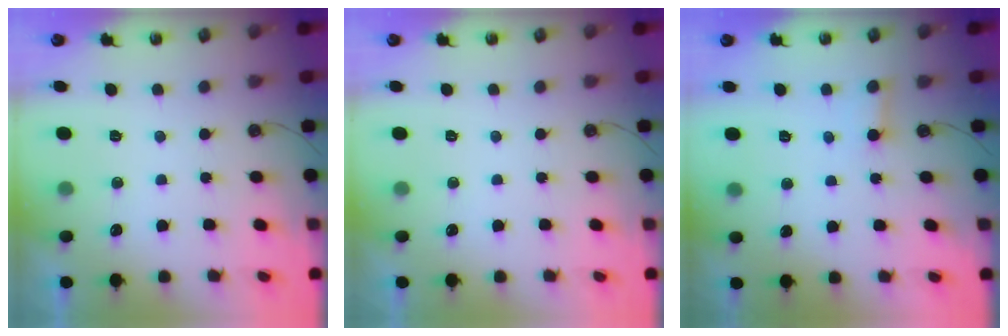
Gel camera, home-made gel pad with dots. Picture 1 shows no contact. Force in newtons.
{"total": 0.0}
{"total": 2.1, "press": 2.1, "slide": 0.1}